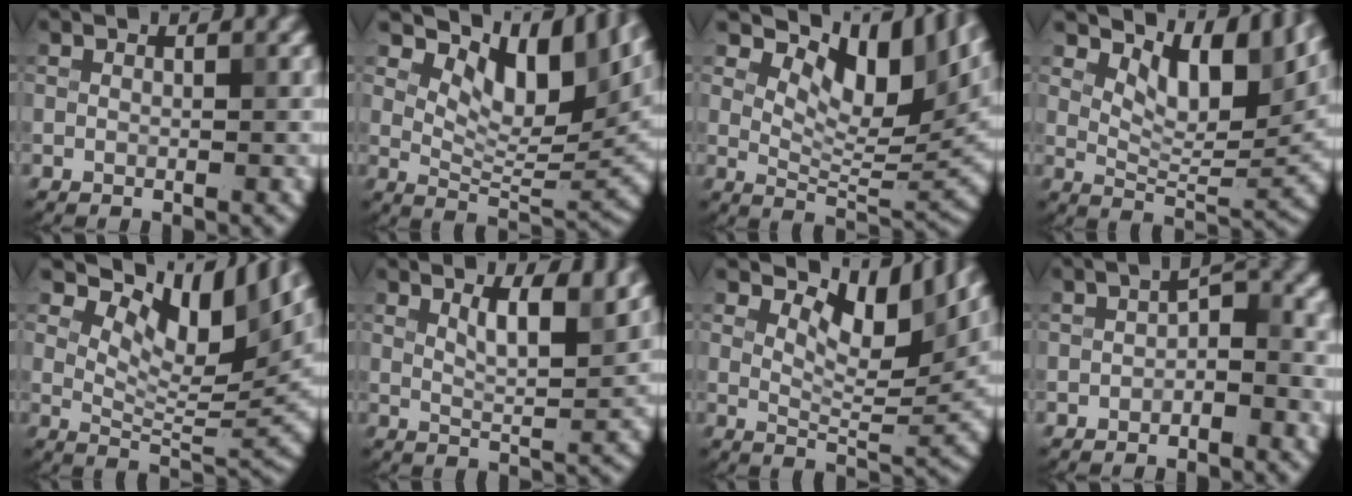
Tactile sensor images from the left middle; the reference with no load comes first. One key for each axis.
{"total": 10.4, "fx": 6.4, "fy": 4.3, "fz": 7.0, "tx": -0.107, "ty": 0.002, "tz": 0.113}
{"total": 11.2, "fx": 6.7, "fy": 4.5, "fz": 7.9, "tx": -0.125, "ty": 0.009, "tz": 0.116}
{"total": 7.5, "fx": 4.5, "fy": 3.3, "fz": 5.0, "tx": -0.077, "ty": -0.007, "tz": 0.073}
{"total": 10.2, "fx": 6.5, "fy": 3.6, "fz": 6.9, "tx": -0.108, "ty": 0.003, "tz": 0.114}
{"total": 4.8, "fx": 2.7, "fy": 1.5, "fz": 3.7, "tx": -0.058, "ty": 0.001, "tz": 0.040}
{"total": 6.5, "fx": 3.7, "fy": 2.7, "fz": 4.7, "tx": -0.072, "ty": -0.001, "tz": 0.057}
{"total": 2.9, "fx": -1.2, "fy": 1.5, "fz": 2.2, "tx": -0.032, "ty": 0.012, "tz": -0.025}